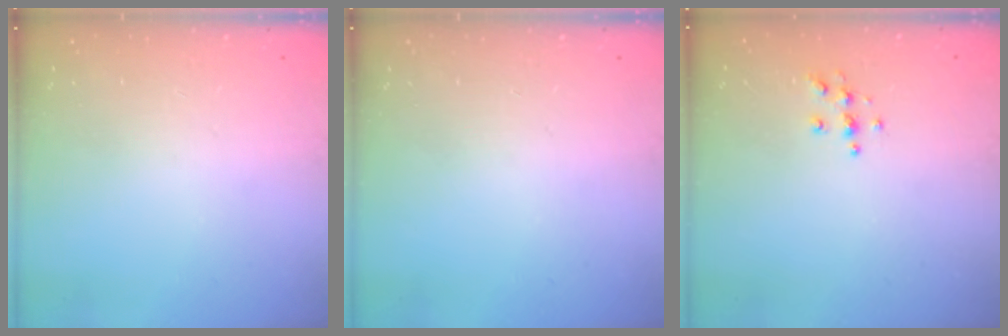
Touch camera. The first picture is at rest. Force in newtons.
{"total": 0.0}
{"total": 4.4, "press": 4.4, "slide": 0.3}